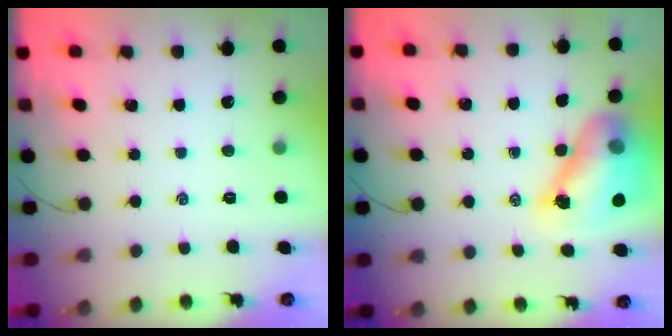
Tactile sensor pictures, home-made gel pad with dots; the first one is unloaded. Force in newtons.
{"total": 13.5, "press": 12.9, "slide": 3.7}